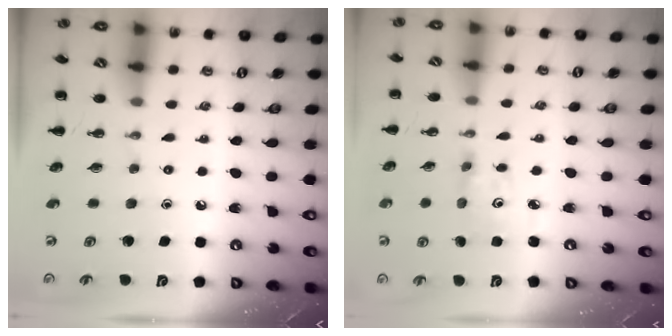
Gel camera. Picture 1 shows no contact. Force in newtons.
{"total": 2.6, "press": 2.6, "slide": 0.3}